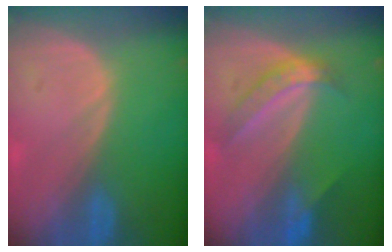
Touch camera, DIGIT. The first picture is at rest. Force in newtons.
{"total": 5.7, "press": 4.8, "slide": 3.1}